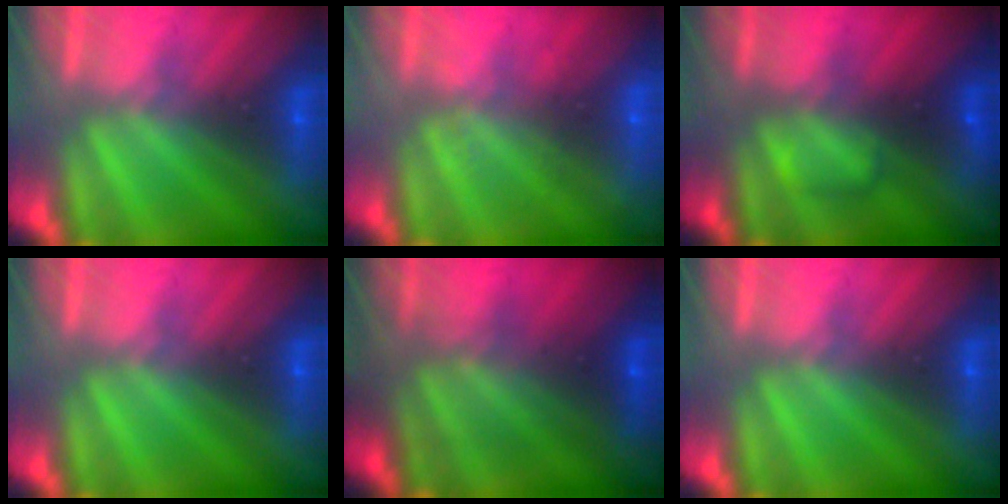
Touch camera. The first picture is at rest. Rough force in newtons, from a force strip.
{"total": 1.9}
{"total": 1.8}
{"total": 0.0}
{"total": 7.4}
{"total": 0.0}